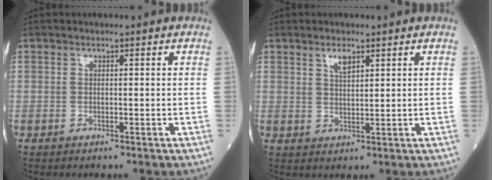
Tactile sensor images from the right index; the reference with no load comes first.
{"total": 2.6, "force": [1.7, 0.7, 1.8], "torque": [-0.037, 0.000, 0.034]}